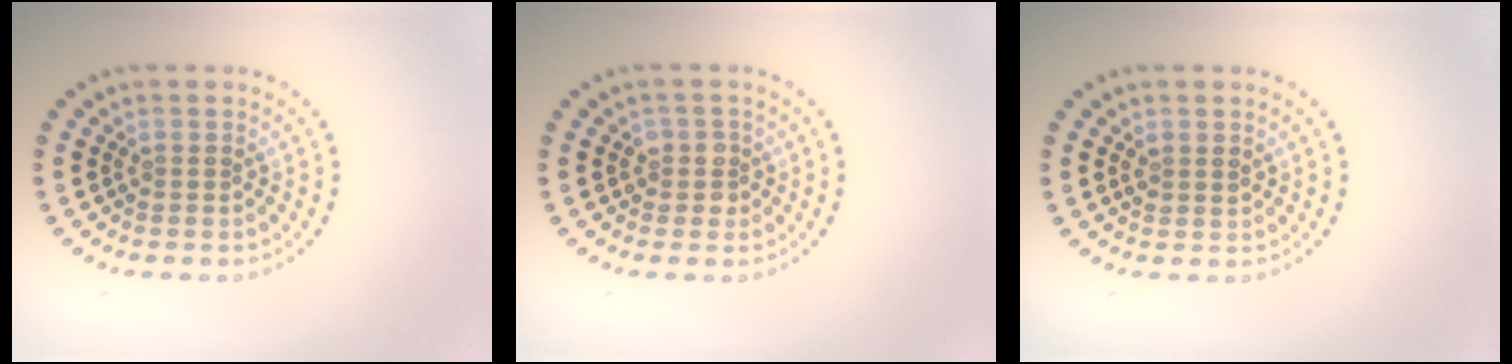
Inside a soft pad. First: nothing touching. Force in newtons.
{"total": 1.5, "press": 1.4, "slide": 0.6}
{"total": 1.1, "press": 1.0, "slide": 0.5}